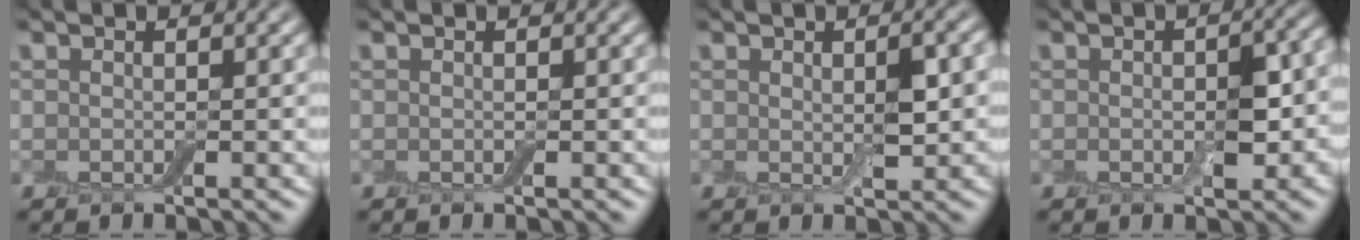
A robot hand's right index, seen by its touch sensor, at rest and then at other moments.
{"total": 0.0}
{"total": 2.8, "force": [0.3, 0.8, 2.7], "torque": [-0.047, -0.002, 0.005]}
{"total": 4.3, "force": [-0.5, 2.0, 3.8], "torque": [-0.058, -0.003, -0.008]}